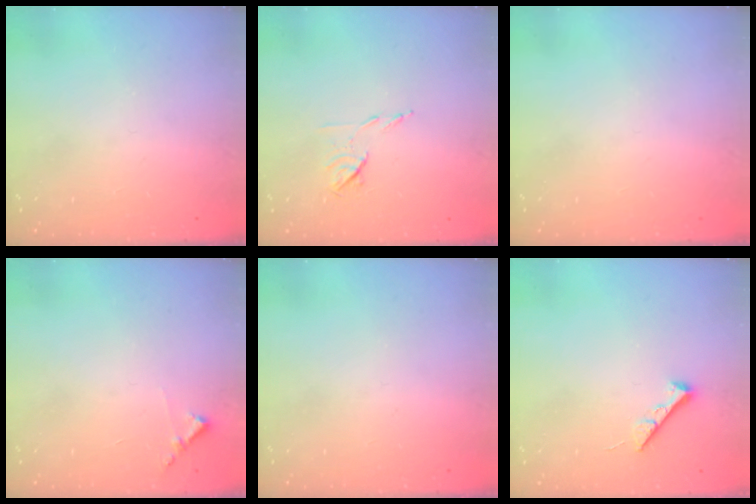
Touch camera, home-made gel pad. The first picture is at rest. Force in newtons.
{"total": 6.4, "press": 6.3, "slide": 0.9}
{"total": 0.0}
{"total": 5.8, "press": 5.8, "slide": 0.4}
{"total": 0.0}
{"total": 5.4, "press": 5.4, "slide": 0.8}